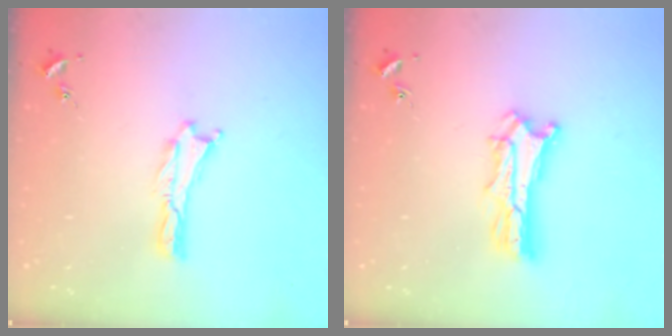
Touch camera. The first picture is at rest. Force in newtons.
{"total": 4.6, "press": 4.6, "slide": 0.4}